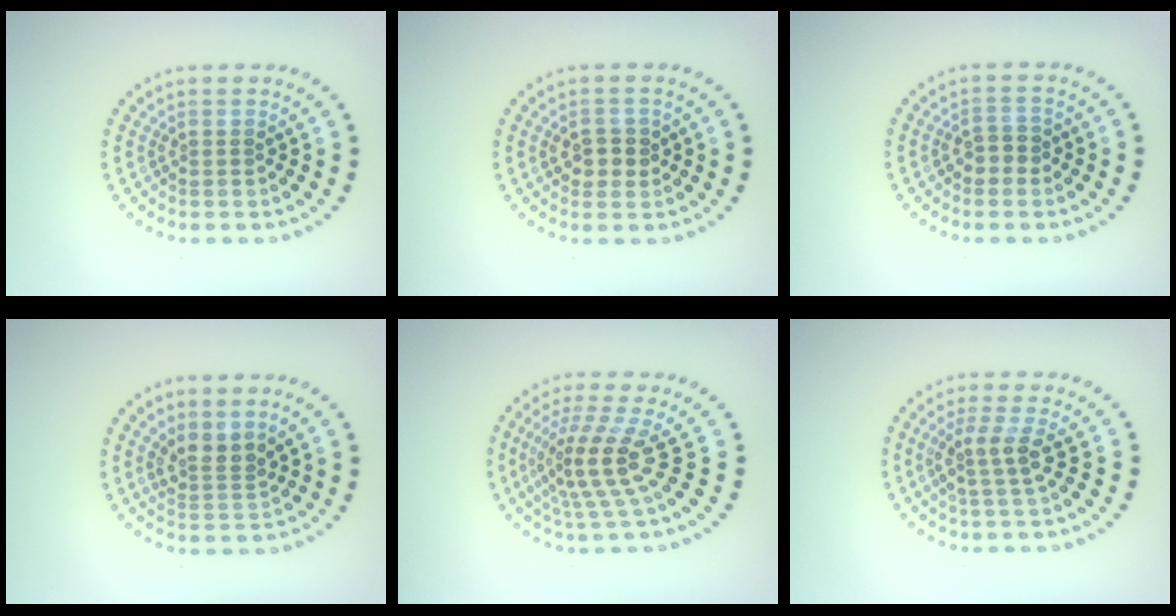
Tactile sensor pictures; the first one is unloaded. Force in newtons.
{"total": 2.4, "press": 2.3, "slide": 0.5}
{"total": 1.9, "press": 1.7, "slide": 0.7}
{"total": 2.5, "press": 1.9, "slide": 1.6}
{"total": 4.4, "press": 3.1, "slide": 3.1}
{"total": 2.5, "press": 2.0, "slide": 1.6}